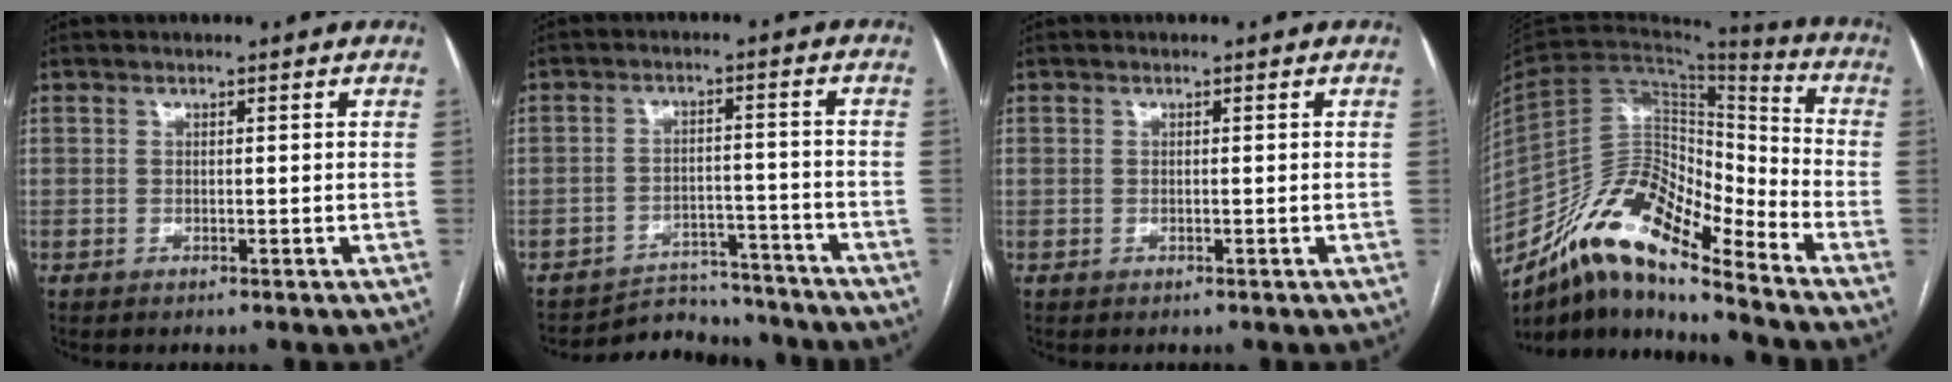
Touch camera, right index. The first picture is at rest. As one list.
[{"total": 9.7, "force": [-9.3, 2.7, -0.2], "torque": [0.017, 0.021, -0.131]}, {"total": 0.0}, {"total": 15.5, "force": [-11.8, 4.1, 9.2], "torque": [-0.161, 0.040, -0.210]}]